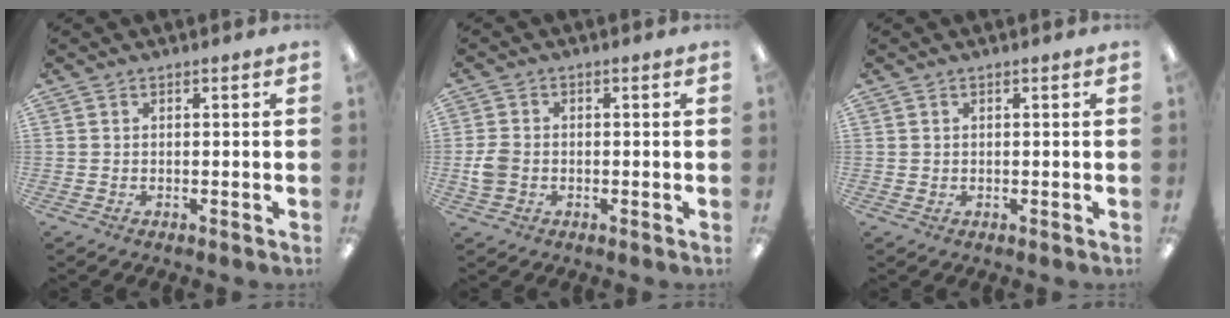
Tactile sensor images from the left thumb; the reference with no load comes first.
{"total": 4.1, "force": [-0.8, 3.2, 2.4], "torque": [-0.046, 0.006, -0.014]}
{"total": 0.5, "force": [0.3, 0.4, 0.2], "torque": [-0.004, 0.003, 0.005]}